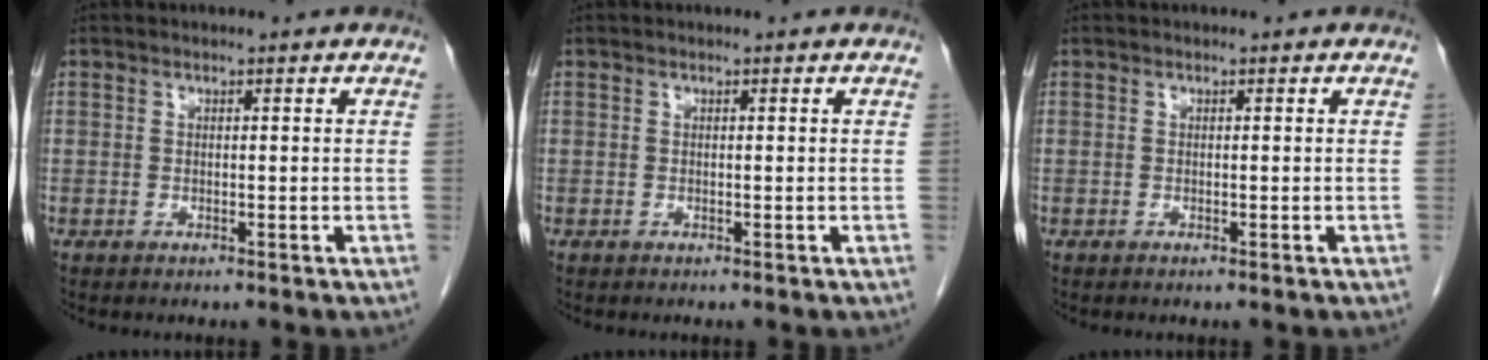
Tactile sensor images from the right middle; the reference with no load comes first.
{"total": 0.0}
{"total": 0.0}